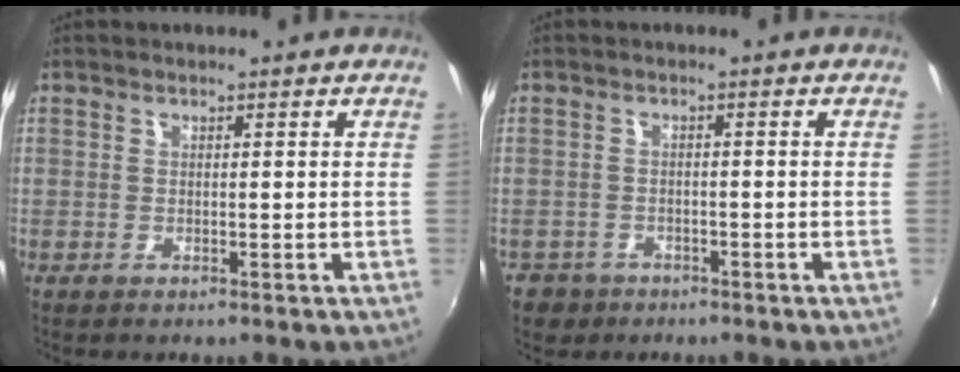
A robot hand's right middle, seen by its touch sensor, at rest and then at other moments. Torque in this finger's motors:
{"motor_torque": [0.45, -0.35, -0.03, 0.00]}